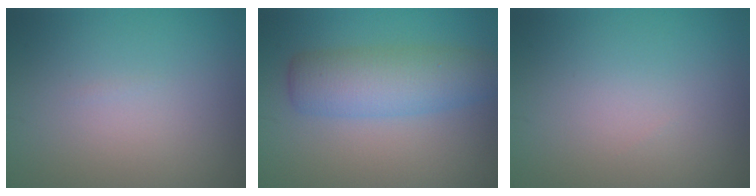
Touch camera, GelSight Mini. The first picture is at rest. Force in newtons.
{"total": 5.3, "press": 5.3, "slide": 0.1}
{"total": 0.0}